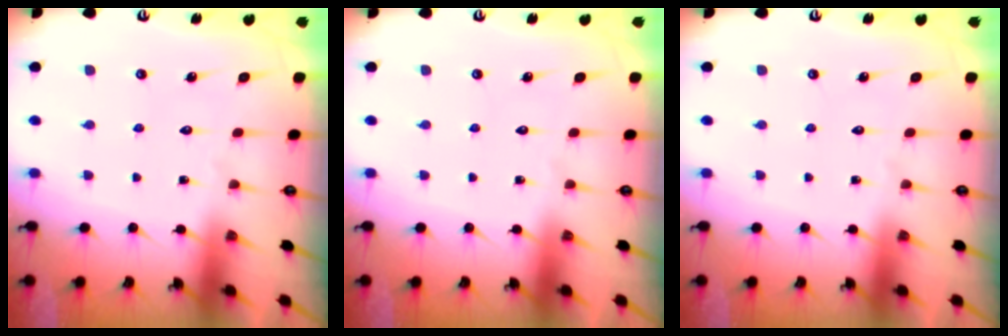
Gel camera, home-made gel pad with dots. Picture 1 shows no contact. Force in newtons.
{"total": 0.0}
{"total": 0.0}